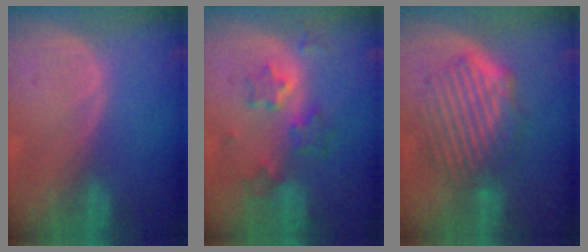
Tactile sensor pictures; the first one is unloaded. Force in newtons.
{"total": 6.6, "press": 6.0, "slide": 2.7}
{"total": 9.4, "press": 8.4, "slide": 4.4}